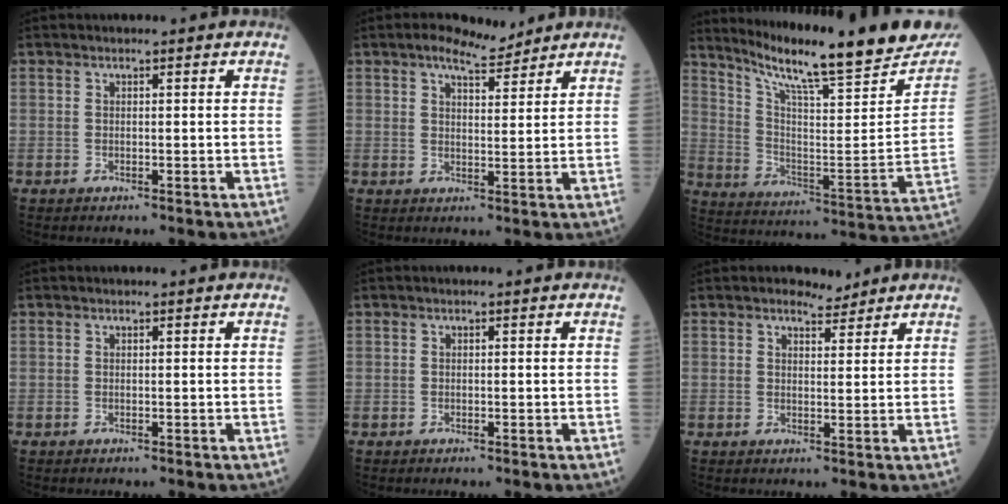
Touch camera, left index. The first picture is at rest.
{"total": 5.1, "force": [4.3, 1.3, 2.4], "torque": [-0.044, 0.008, 0.071]}
{"total": 24.3, "force": [20.8, 1.5, 12.4], "torque": [-0.204, -0.066, 0.298]}
{"total": 0.0}
{"total": 0.0}
{"total": 2.7, "force": [2.5, 0.9, 0.5], "torque": [-0.009, -0.001, 0.039]}